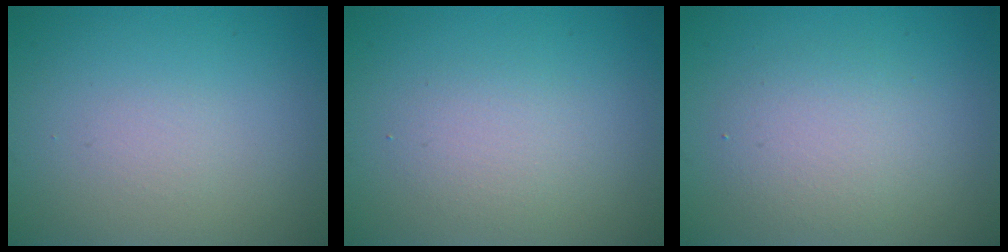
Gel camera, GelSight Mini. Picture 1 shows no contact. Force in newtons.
{"total": 1.9, "press": 1.9, "slide": 0.1}
{"total": 2.9, "press": 2.9, "slide": 0.2}